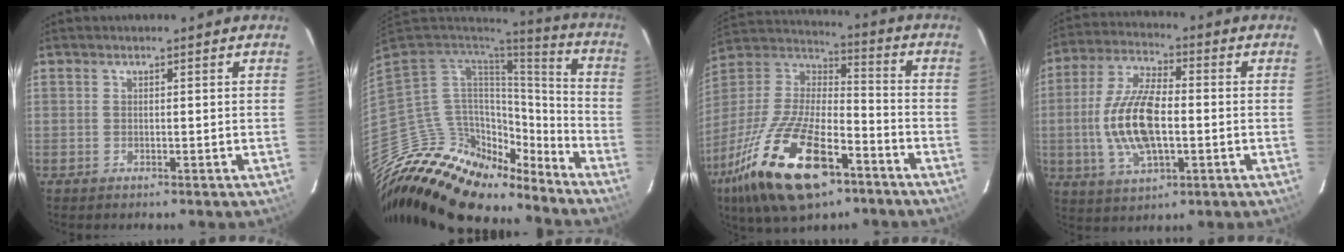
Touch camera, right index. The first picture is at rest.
{"total": 24.3, "force": [-19.7, 9.8, 10.2], "torque": [-0.203, 0.005, -0.329]}
{"total": 25.2, "force": [-13.8, 10.6, 18.3], "torque": [-0.374, -0.032, -0.240]}
{"total": 14.5, "force": [-1.6, 6.3, 12.9], "torque": [-0.268, 0.003, -0.028]}